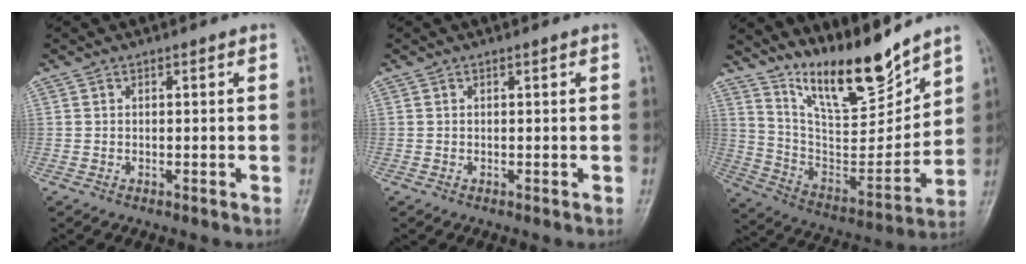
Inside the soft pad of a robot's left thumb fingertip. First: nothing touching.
{"total": 0.0}
{"total": 16.6, "force": [13.7, 3.7, 8.7], "torque": [-0.105, -0.094, 0.256]}